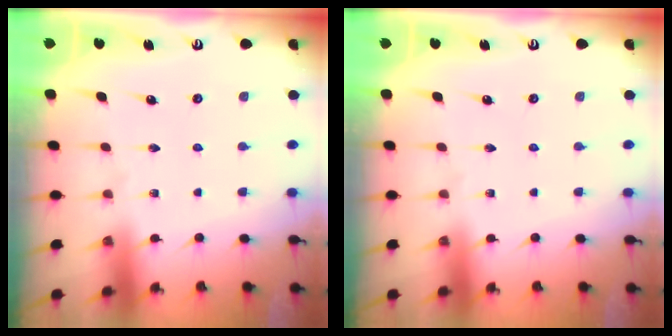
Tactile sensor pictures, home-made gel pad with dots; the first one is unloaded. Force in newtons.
{"total": 0.0}